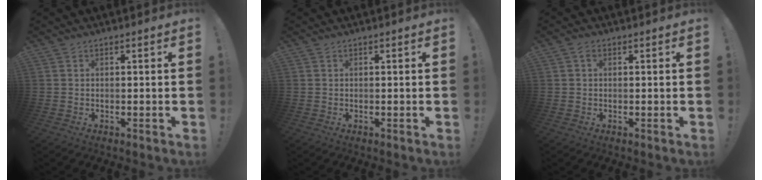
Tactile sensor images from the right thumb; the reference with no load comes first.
{"total": 0.0}
{"total": 1.0, "force": [0.2, 0.7, 0.6], "torque": [-0.014, 0.002, 0.003]}